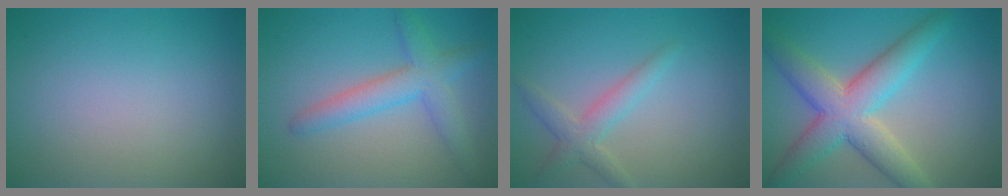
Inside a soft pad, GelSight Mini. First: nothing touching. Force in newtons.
{"total": 4.1, "press": 4.1, "slide": 0.1}
{"total": 2.5, "press": 2.5, "slide": 0.2}
{"total": 8.1, "press": 8.1, "slide": 0.2}